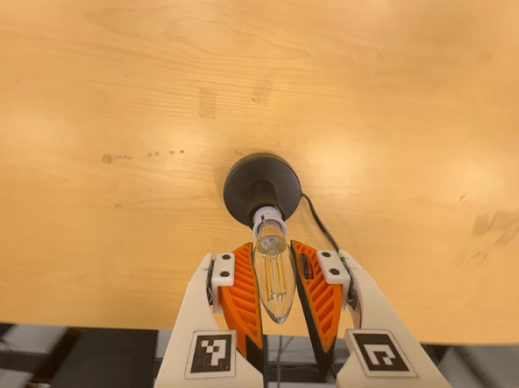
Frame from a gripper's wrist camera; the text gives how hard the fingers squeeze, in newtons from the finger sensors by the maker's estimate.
{"total": 10.3, "left": 9.4, "right": 11.3}